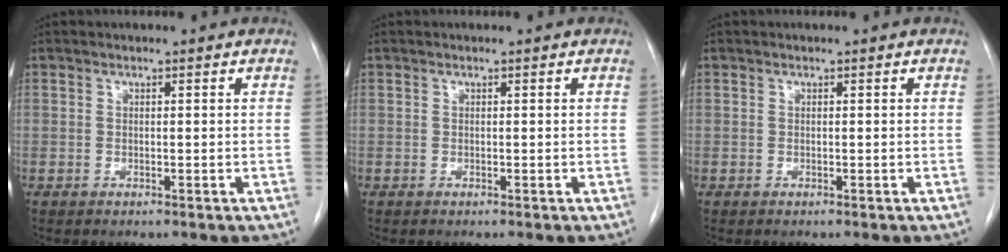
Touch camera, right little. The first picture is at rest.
{"total": 0.0}
{"total": 0.0}